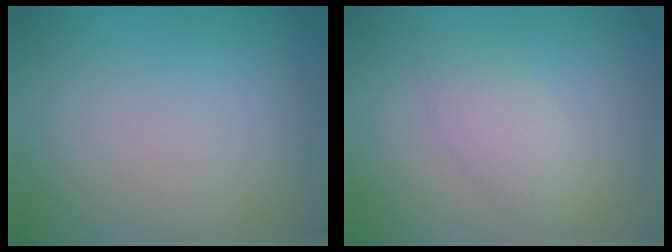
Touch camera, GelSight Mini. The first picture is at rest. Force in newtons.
{"total": 2.2, "press": 2.2, "slide": 0.0}